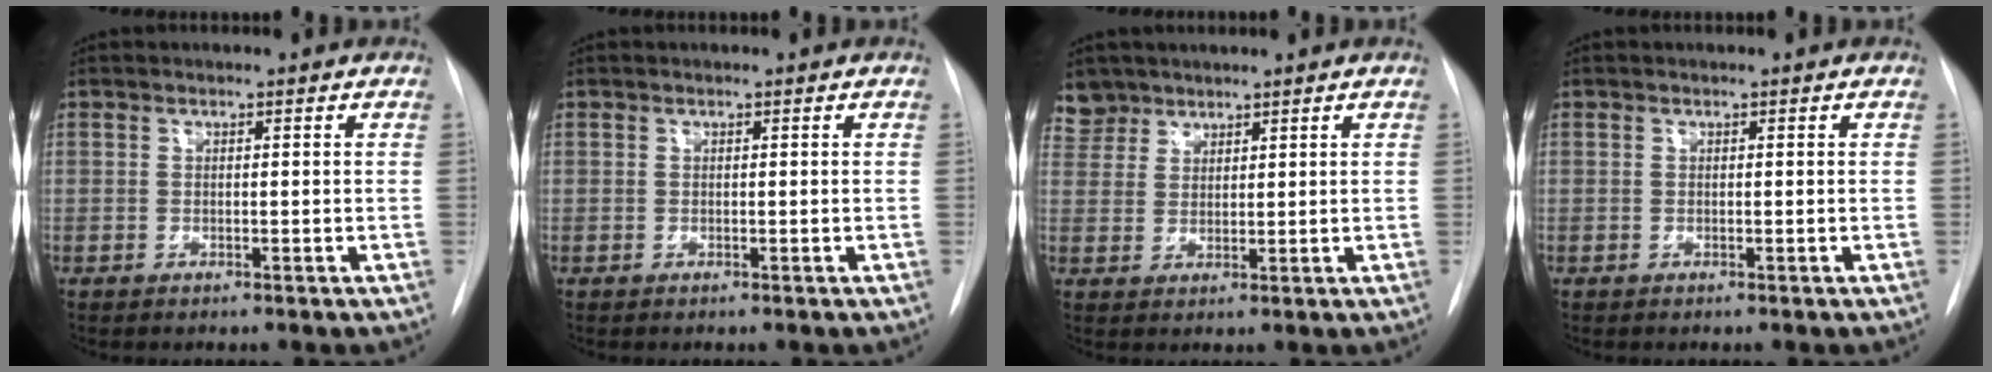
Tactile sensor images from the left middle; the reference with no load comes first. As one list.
[{"total": 0.0}, {"total": 3.9, "force": [3.3, 2.1, -0.5], "torque": [0.018, 0.004, 0.065]}, {"total": 0.0}]